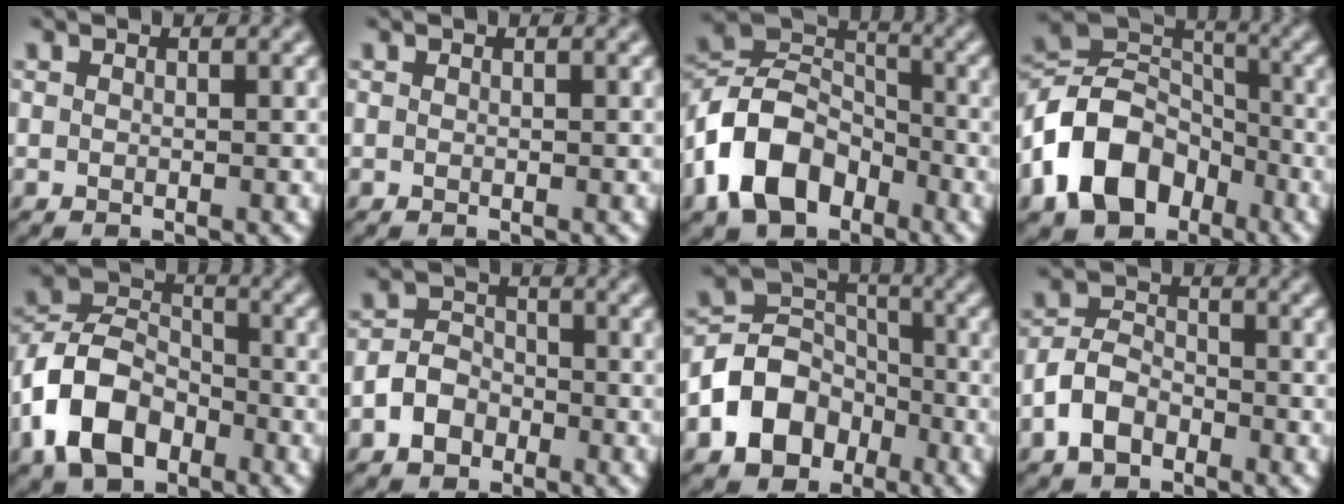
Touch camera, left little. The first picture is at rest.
{"total": 0.0}
{"total": 9.2, "force": [-4.4, 6.2, 5.3], "torque": [-0.106, 0.012, -0.101]}
{"total": 10.3, "force": [-4.8, 7.2, 5.6], "torque": [-0.107, 0.006, -0.105]}
{"total": 8.4, "force": [-3.9, 5.5, 5.0], "torque": [-0.105, 0.008, -0.093]}
{"total": 3.1, "force": [-1.6, 2.3, 1.4], "torque": [-0.025, 0.007, -0.033]}
{"total": 6.9, "force": [-3.1, 5.3, 3.2], "torque": [-0.055, 0.003, -0.065]}
{"total": 3.9, "force": [-2.3, 2.4, 2.1], "torque": [-0.045, 0.006, -0.052]}